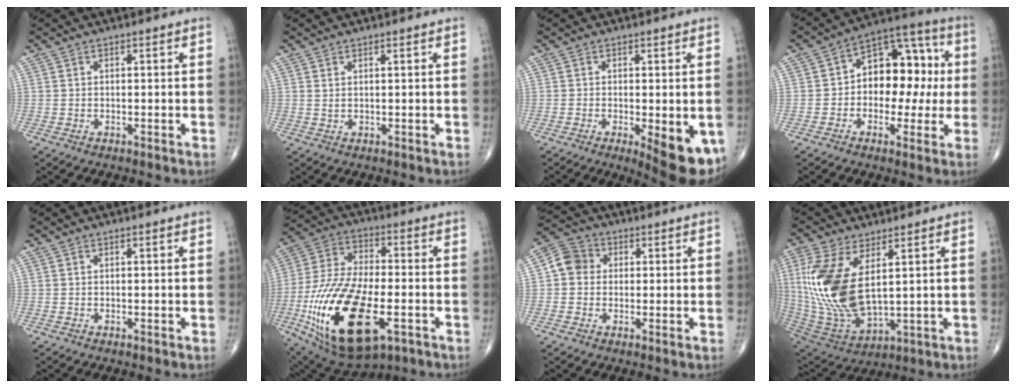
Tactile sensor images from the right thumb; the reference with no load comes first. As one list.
[{"total": 0.8, "force": [0.5, 0.1, 0.6], "torque": [-0.015, -0.002, 0.010]}, {"total": 10.0, "force": [-3.5, 3.3, 8.8], "torque": [-0.106, -0.016, -0.042]}, {"total": 14.9, "force": [0.4, 9.8, 11.2], "torque": [-0.108, 0.045, -0.004]}, {"total": 0.0}, {"total": 25.7, "force": [-8.2, 12.2, 21.2], "torque": [-0.451, 0.000, -0.130]}, {"total": 5.8, "force": [0.5, 5.2, 2.5], "torque": [-0.031, 0.014, -0.003]}, {"total": 18.4, "force": [3.9, 8.9, 15.6], "torque": [-0.340, -0.026, 0.091]}]